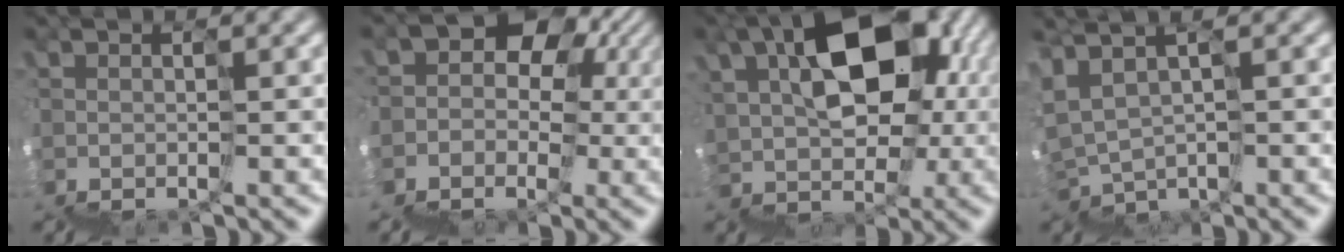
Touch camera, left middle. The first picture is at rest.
{"total": 7.8, "force": [-0.7, 7.5, 1.9], "torque": [-0.018, 0.044, -0.027]}
{"total": 10.2, "force": [5.5, 6.9, 5.0], "torque": [-0.068, 0.034, 0.092]}
{"total": 2.9, "force": [2.2, -0.6, -1.8], "torque": [0.005, 0.026, 0.029]}